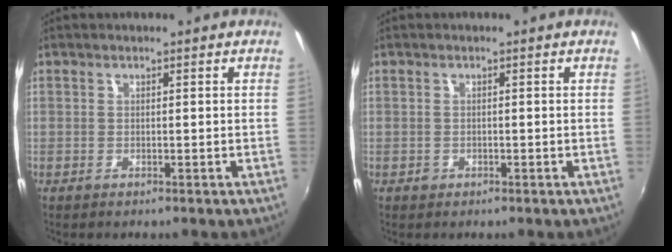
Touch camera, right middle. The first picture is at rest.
{"total": 0.9, "force": [-0.5, 0.7, 0.1], "torque": [-0.002, -0.002, -0.006]}